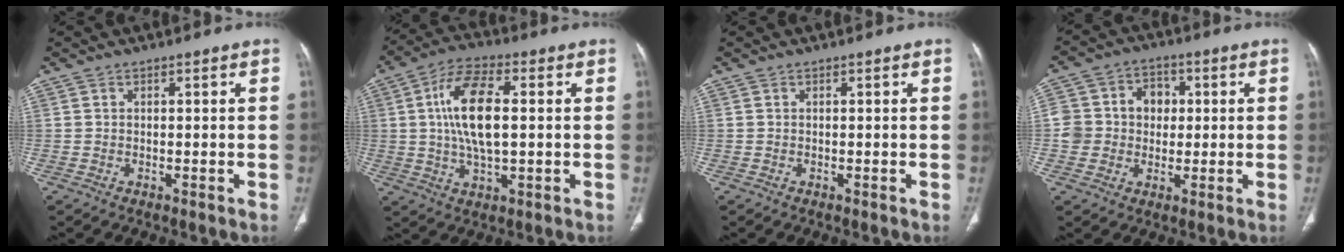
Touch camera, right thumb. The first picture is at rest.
{"total": 13.2, "force": [1.4, 5.7, 11.9], "torque": [-0.230, 0.006, 0.023]}
{"total": 0.0}
{"total": 9.9, "force": [0.5, 9.0, 4.1], "torque": [-0.037, 0.023, 0.006]}